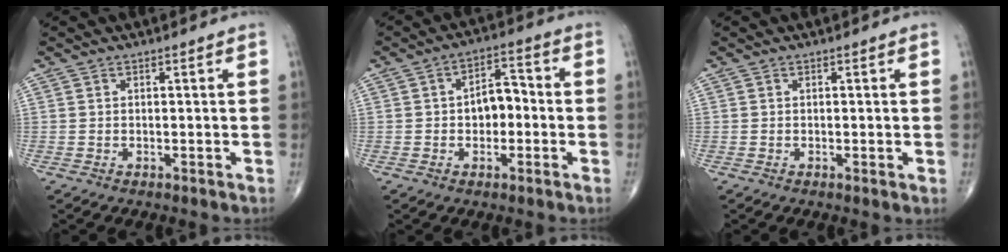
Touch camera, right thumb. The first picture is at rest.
{"total": 6.8, "force": [-0.6, 4.3, 5.2], "torque": [-0.057, 0.024, -0.018]}
{"total": 0.7, "force": [0.0, 0.1, 0.7], "torque": [-0.017, -0.005, 0.000]}